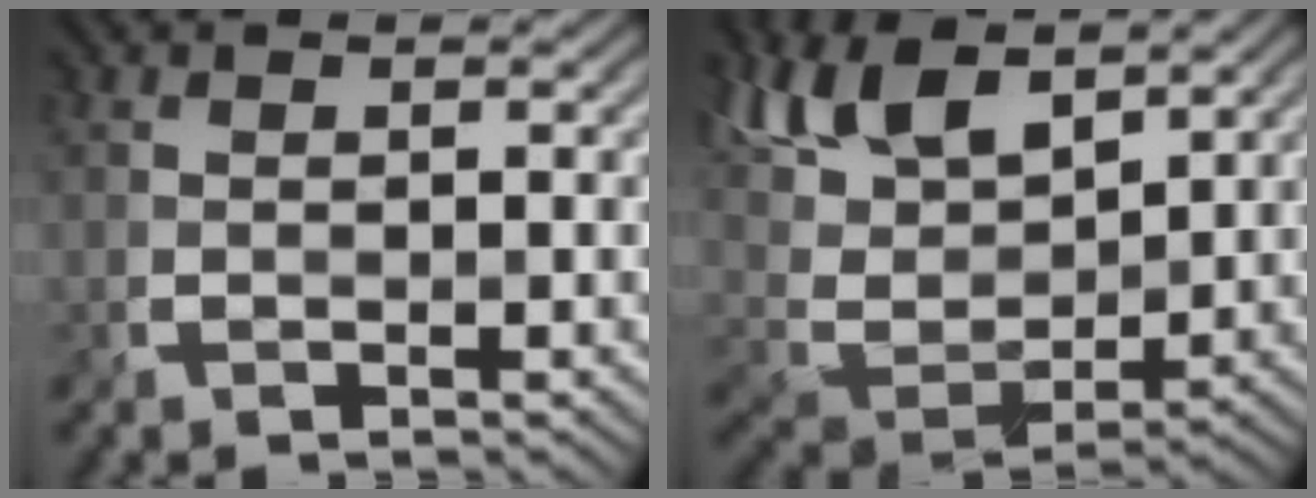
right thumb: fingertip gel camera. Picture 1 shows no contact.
{"total": 11.3, "force": [6.5, 5.1, 7.8], "torque": [-0.193, 0.016, 0.120]}